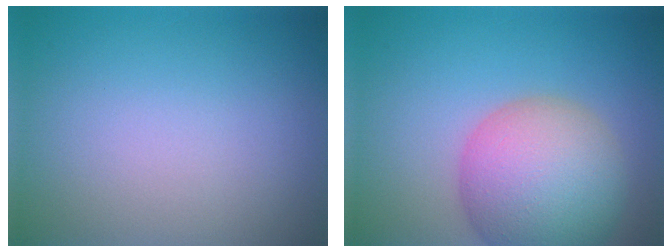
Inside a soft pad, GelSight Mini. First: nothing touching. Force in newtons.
{"total": 9.4, "press": 9.4, "slide": 0.6}